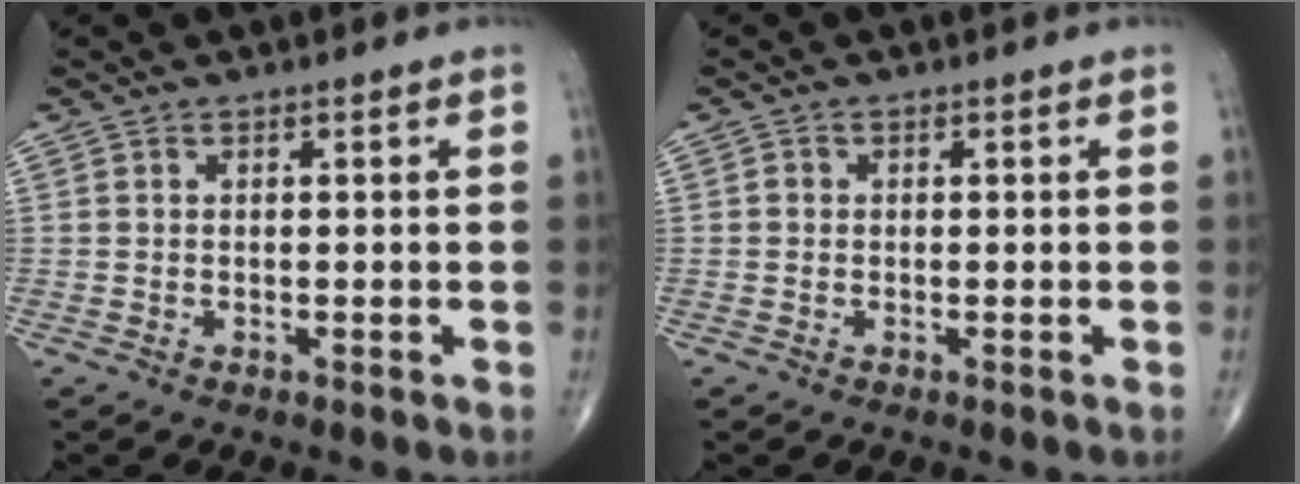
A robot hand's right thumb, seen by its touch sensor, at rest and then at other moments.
{"total": 0.9, "force": [-0.1, 0.8, 0.3], "torque": [-0.002, 0.002, -0.004]}